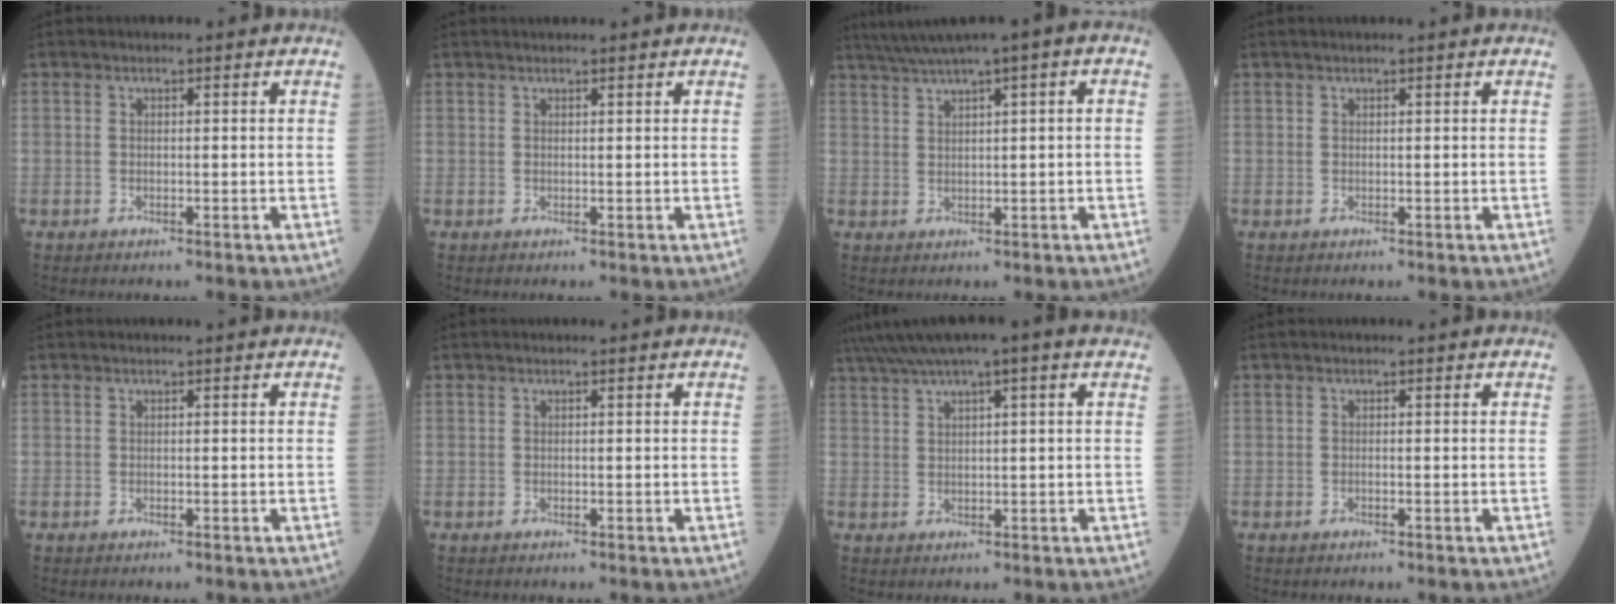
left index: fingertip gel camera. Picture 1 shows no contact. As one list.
[{"total": 2.3, "force": [2.1, 0.0, 0.8], "torque": [-0.005, 0.019, 0.029]}, {"total": 6.3, "force": [3.5, 0.1, 5.3], "torque": [-0.098, 0.029, 0.063]}, {"total": 1.3, "force": [1.2, -0.1, 0.7], "torque": [-0.008, 0.018, 0.022]}, {"total": 0.0}, {"total": 0.0}, {"total": 8.5, "force": [5.9, 0.4, 6.2], "torque": [-0.112, 0.046, 0.096]}, {"total": 0.0}]